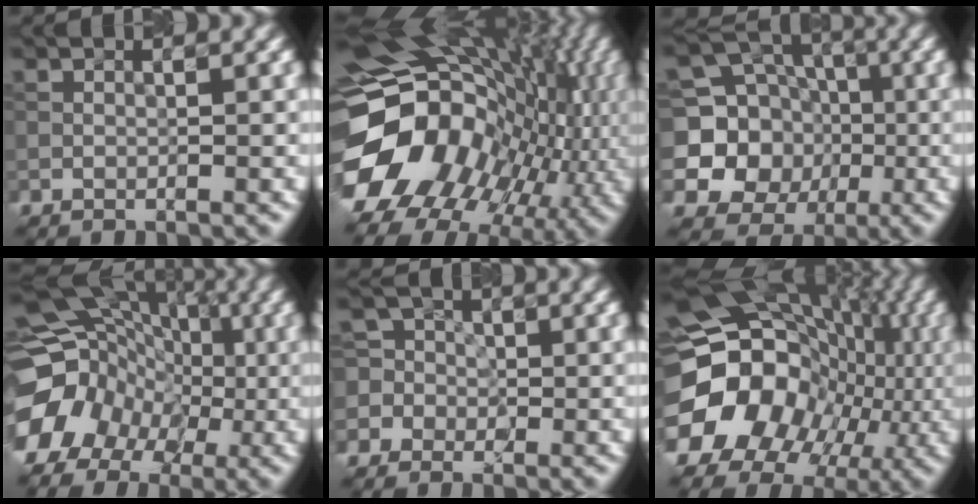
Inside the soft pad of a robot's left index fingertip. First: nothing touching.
{"total": 17.7, "force": [-1.7, 13.7, 11.1], "torque": [-0.200, 0.000, -0.010]}
{"total": 10.1, "force": [-0.6, 9.6, 3.1], "torque": [-0.080, 0.008, -0.031]}
{"total": 15.1, "force": [-4.4, 12.5, 7.1], "torque": [-0.142, -0.008, -0.089]}
{"total": 5.0, "force": [-1.8, 4.6, 1.1], "torque": [-0.005, 0.022, -0.064]}
{"total": 20.0, "force": [-2.7, 17.4, 9.4], "torque": [-0.169, -0.012, -0.068]}